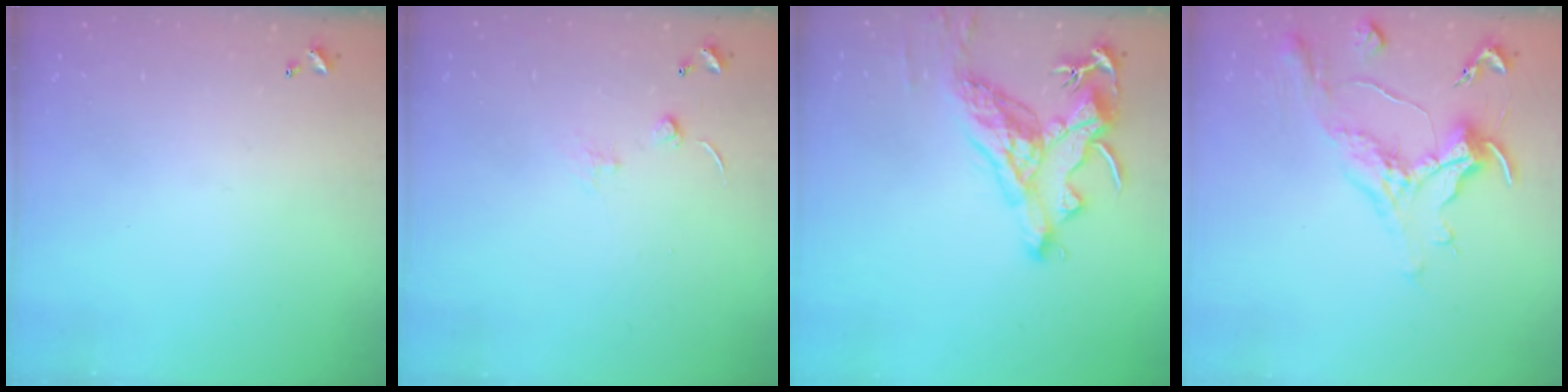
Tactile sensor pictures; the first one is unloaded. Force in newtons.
{"total": 0.9, "press": 0.9, "slide": 0.3}
{"total": 8.1, "press": 8.0, "slide": 1.4}
{"total": 1.6, "press": 1.5, "slide": 0.6}